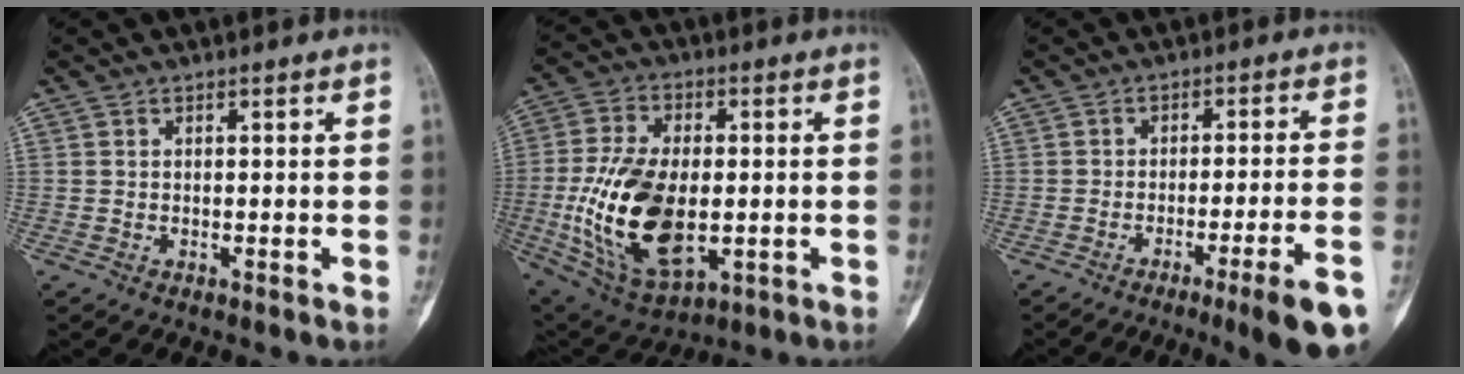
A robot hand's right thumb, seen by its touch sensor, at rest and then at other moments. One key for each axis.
{"total": 19.7, "fx": -2.6, "fy": 10.8, "fz": 16.3, "tx": -0.309, "ty": -0.003, "tz": -0.029}
{"total": 10.7, "fx": -6.1, "fy": 0.3, "fz": 8.8, "tx": -0.119, "ty": 0.018, "tz": -0.086}